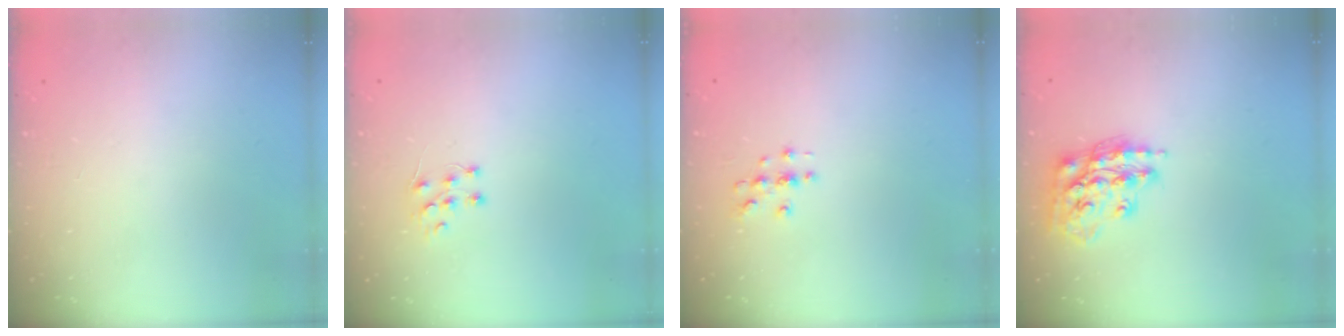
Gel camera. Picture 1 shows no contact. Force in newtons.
{"total": 4.7, "press": 4.7, "slide": 0.3}
{"total": 2.9, "press": 2.9, "slide": 0.3}
{"total": 16.3, "press": 16.2, "slide": 1.1}